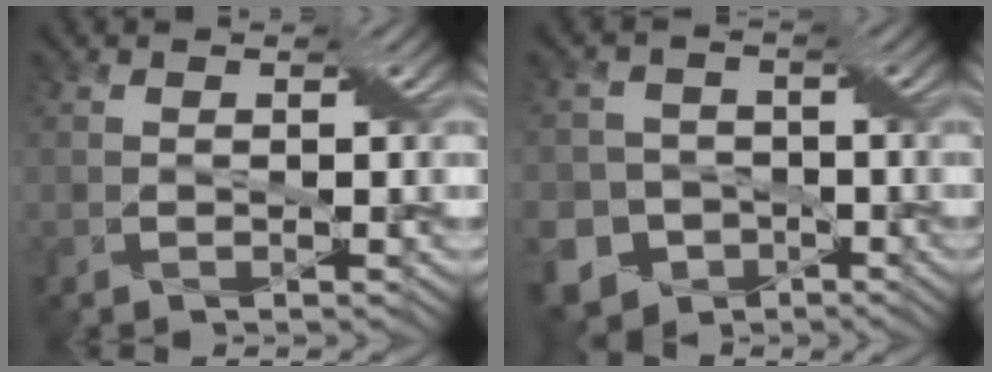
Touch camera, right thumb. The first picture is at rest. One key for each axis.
{"total": 11.2, "fx": -5.3, "fy": 9.4, "fz": 2.9, "tx": -0.080, "ty": -0.031, "tz": -0.106}